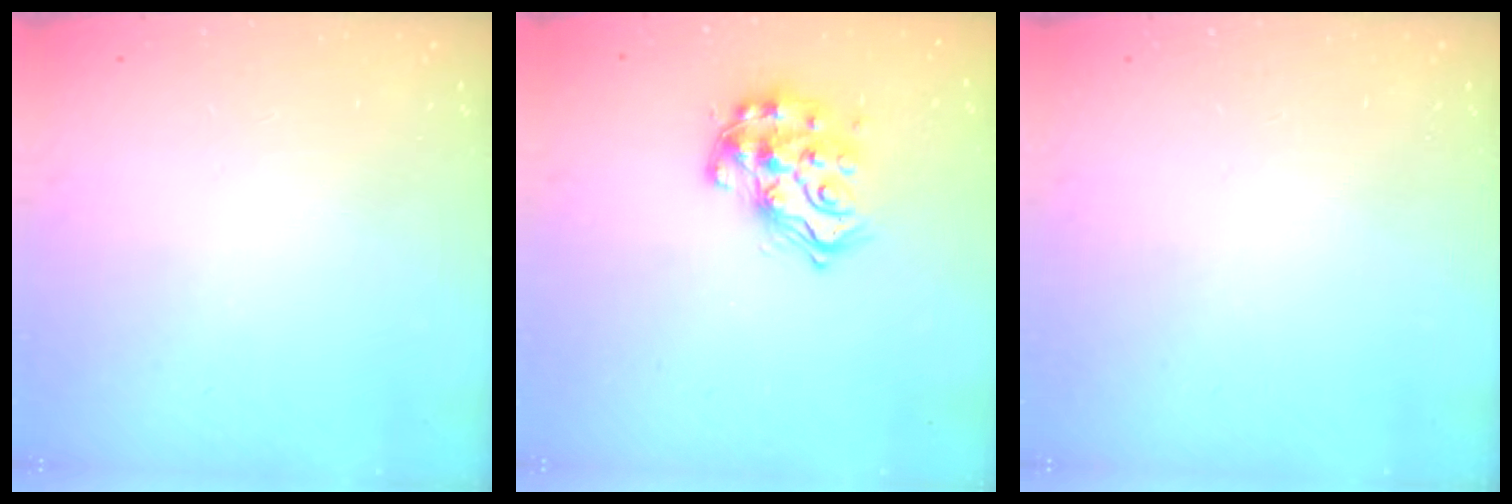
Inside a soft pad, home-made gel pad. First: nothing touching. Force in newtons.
{"total": 15.9, "press": 15.8, "slide": 1.1}
{"total": 0.0}